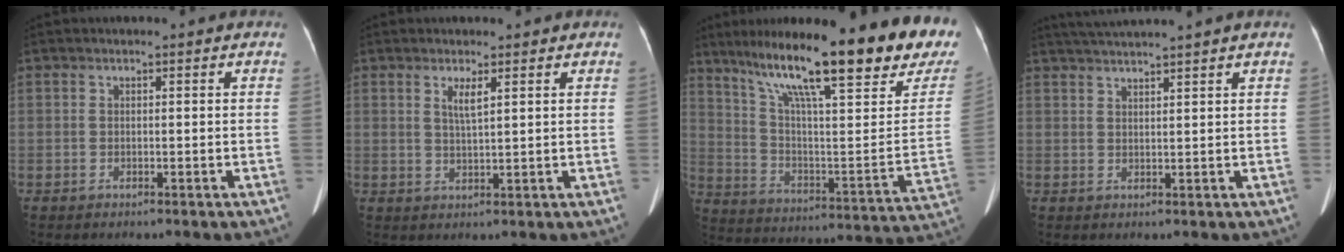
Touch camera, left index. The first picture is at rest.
{"total": 2.4, "force": [1.3, 0.2, 2.1], "torque": [-0.044, -0.001, 0.025]}
{"total": 29.6, "force": [21.5, 3.2, 20.0], "torque": [-0.300, -0.031, 0.304]}
{"total": 5.7, "force": [5.0, -1.4, 2.4], "torque": [-0.038, 0.023, 0.085]}